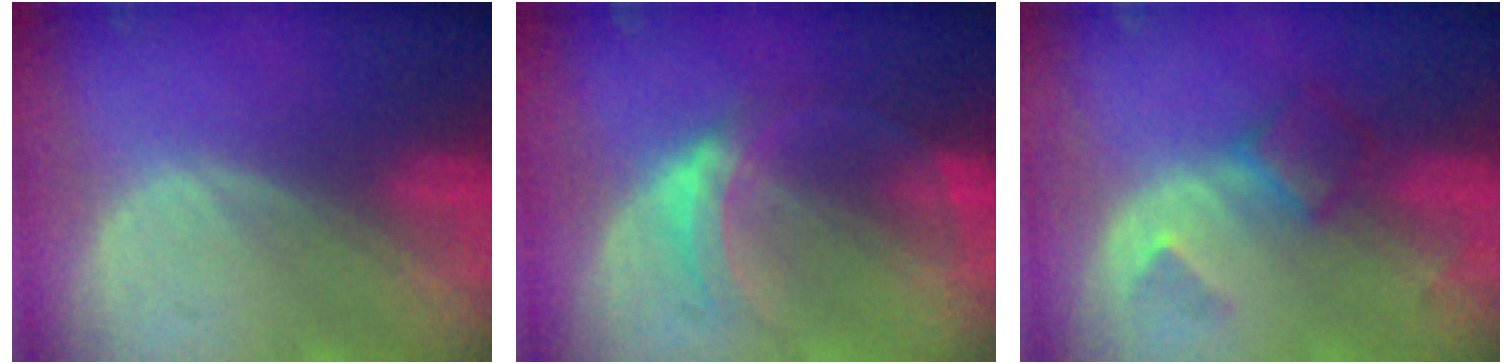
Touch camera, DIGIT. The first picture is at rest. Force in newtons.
{"total": 5.1, "press": 4.8, "slide": 1.7}
{"total": 4.8, "press": 4.3, "slide": 2.1}